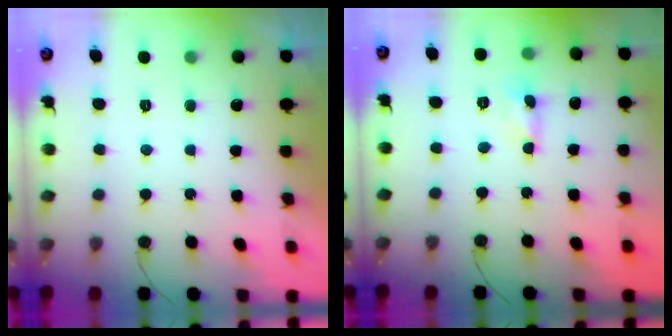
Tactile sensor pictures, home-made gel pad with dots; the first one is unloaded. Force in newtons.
{"total": 0.0}